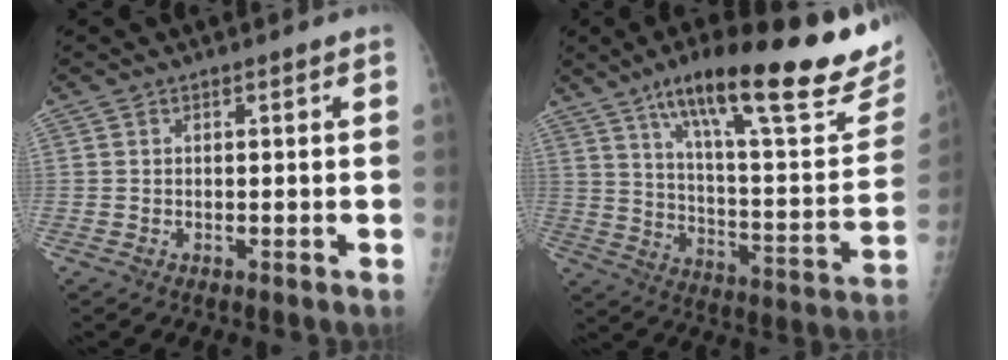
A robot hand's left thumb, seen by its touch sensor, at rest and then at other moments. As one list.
[{"total": 30.7, "force": [19.0, 7.3, 23.0], "torque": [-0.311, -0.047, 0.289]}]